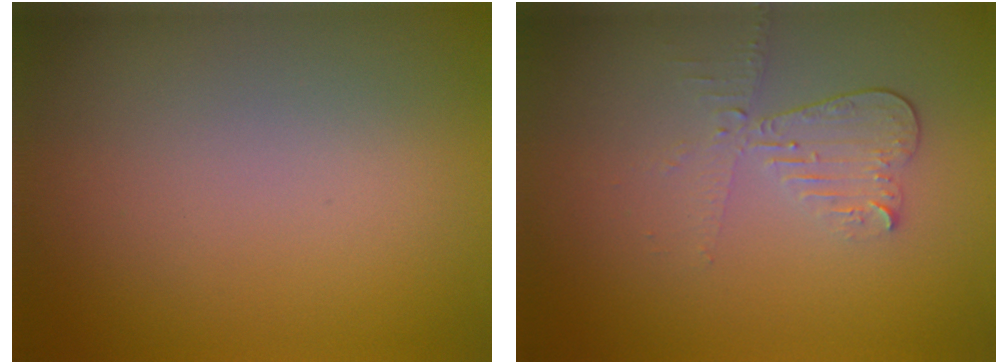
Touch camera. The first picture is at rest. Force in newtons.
{"total": 3.0, "press": 2.6, "slide": 1.4}